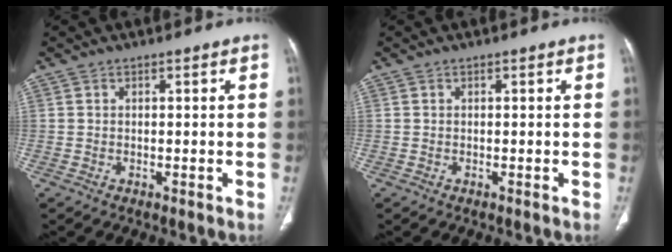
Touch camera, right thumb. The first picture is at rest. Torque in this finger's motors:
{"motor_torque": [0.10, -0.15, 0.40, -0.26, 0.05]}